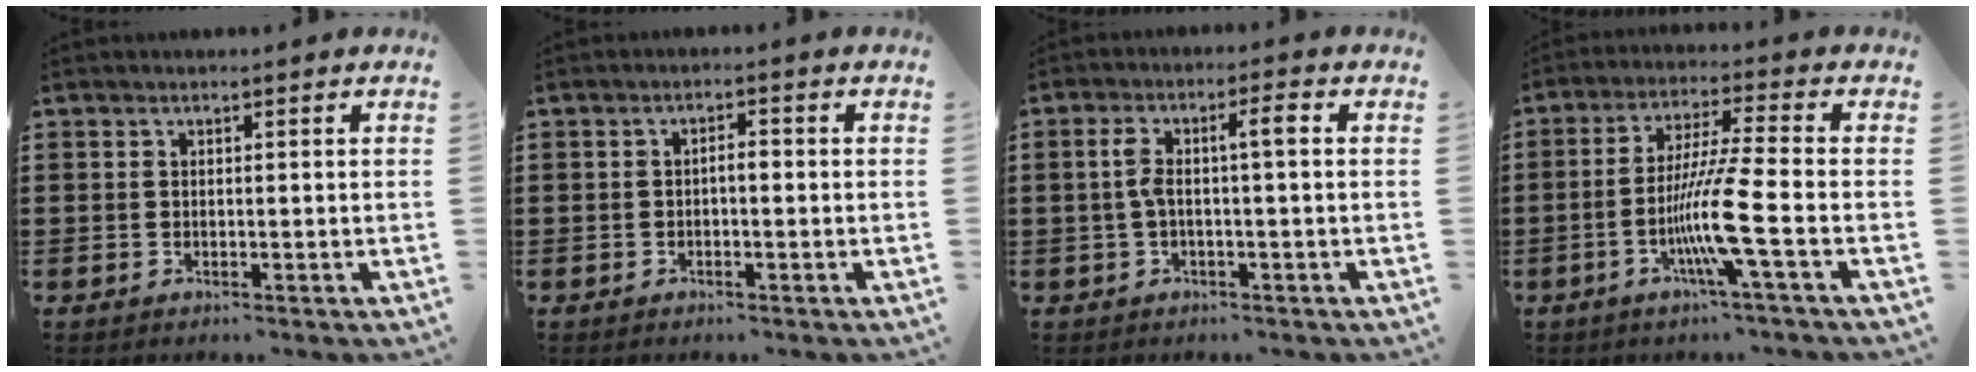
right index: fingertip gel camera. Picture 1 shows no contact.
{"total": 1.5, "force": [-0.4, 0.5, 1.4], "torque": [-0.027, 0.003, -0.009]}
{"total": 4.8, "force": [0.1, 0.9, 4.7], "torque": [-0.095, 0.007, -0.005]}
{"total": 9.8, "force": [-3.4, -0.6, 9.2], "torque": [-0.184, -0.016, -0.070]}